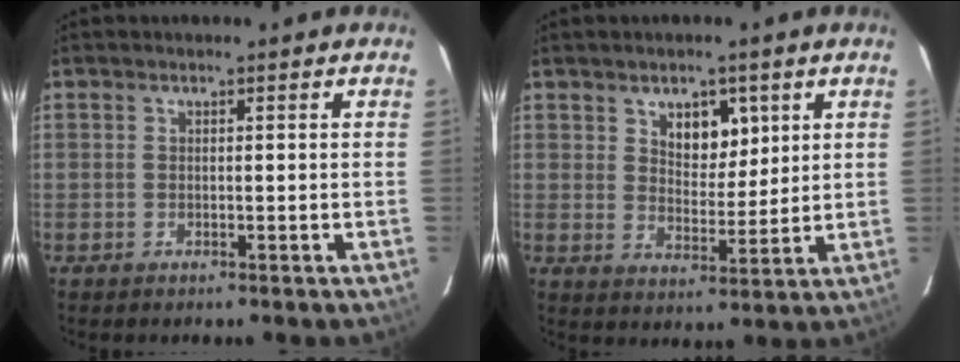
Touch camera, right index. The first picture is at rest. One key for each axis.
{"total": 6.7, "fx": 3.2, "fy": 4.2, "fz": 4.1, "tx": -0.055, "ty": 0.000, "tz": 0.058}